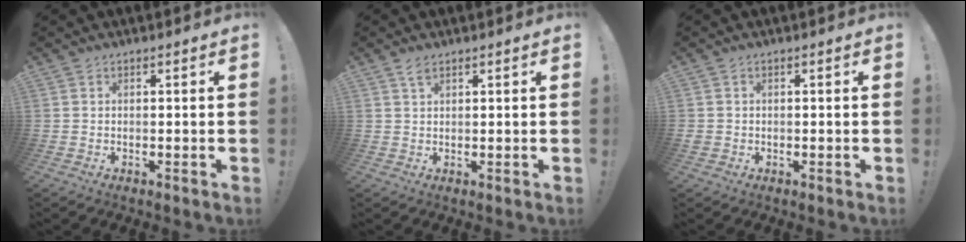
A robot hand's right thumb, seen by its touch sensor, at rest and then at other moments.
{"total": 2.3, "force": [1.6, 0.8, 1.4], "torque": [-0.026, -0.001, 0.028]}
{"total": 1.2, "force": [-0.2, 1.1, 0.3], "torque": [-0.013, 0.006, -0.003]}